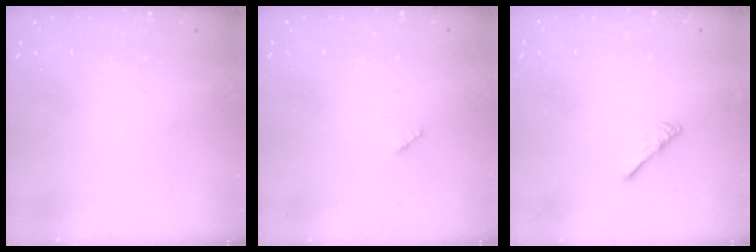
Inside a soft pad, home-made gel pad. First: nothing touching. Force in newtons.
{"total": 2.5, "press": 2.5, "slide": 0.3}
{"total": 2.5, "press": 2.5, "slide": 0.4}